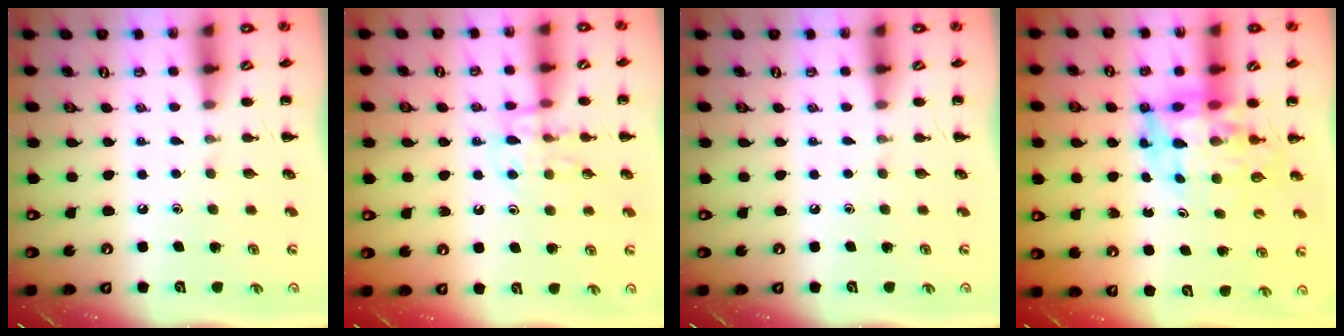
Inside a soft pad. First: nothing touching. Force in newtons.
{"total": 11.7, "press": 11.7, "slide": 0.8}
{"total": 0.0}
{"total": 9.1, "press": 8.5, "slide": 3.2}